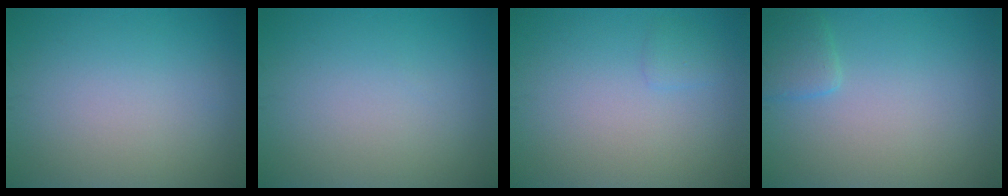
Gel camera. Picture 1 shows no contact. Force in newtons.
{"total": 0.0}
{"total": 0.8, "press": 0.8, "slide": 0.1}
{"total": 1.7, "press": 1.7, "slide": 0.1}